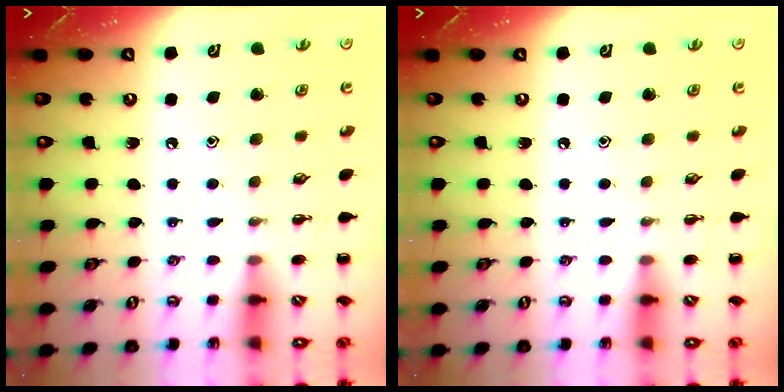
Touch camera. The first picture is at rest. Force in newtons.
{"total": 0.0}